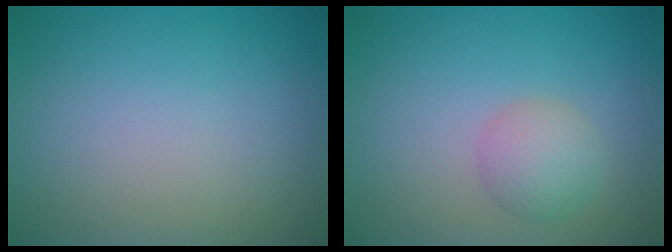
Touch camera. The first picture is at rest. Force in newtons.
{"total": 2.5, "press": 2.5, "slide": 0.1}